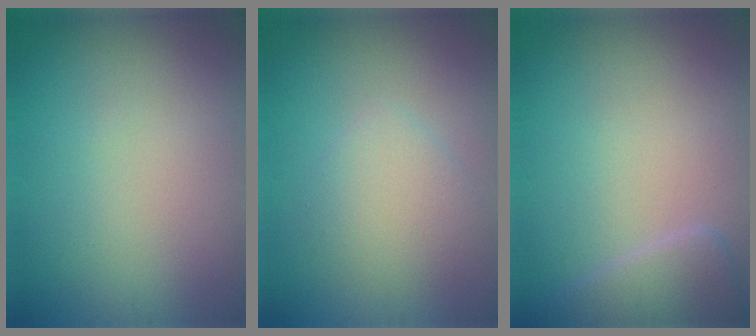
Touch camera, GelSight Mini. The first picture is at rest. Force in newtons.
{"total": 2.9, "press": 2.9, "slide": 0.2}
{"total": 2.6, "press": 2.6, "slide": 0.3}